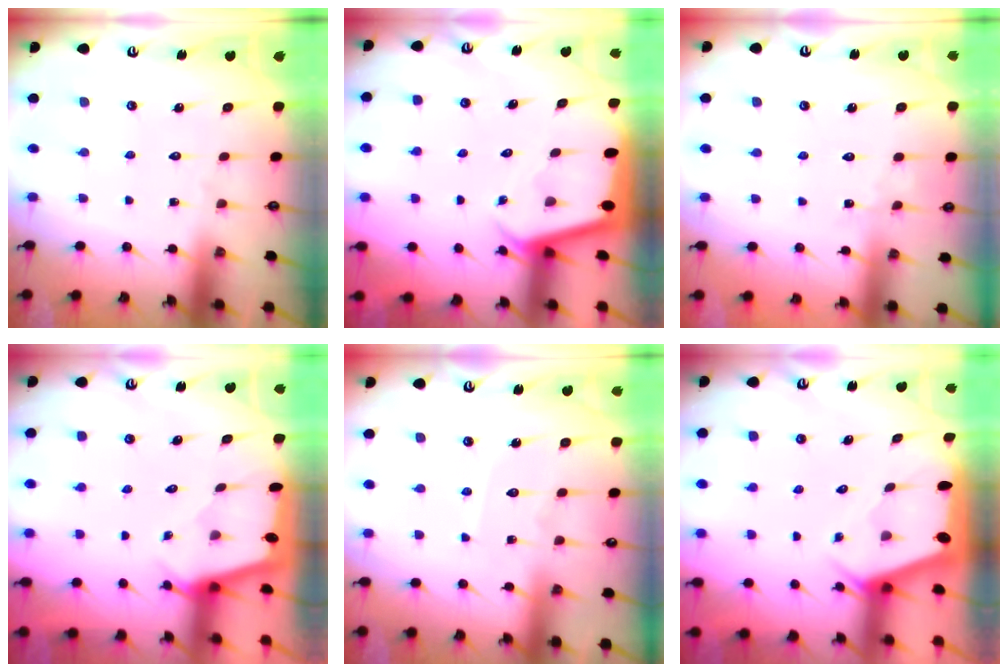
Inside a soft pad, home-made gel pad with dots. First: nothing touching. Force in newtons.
{"total": 2.1, "press": 2.1, "slide": 0.1}
{"total": 3.6, "press": 3.6, "slide": 0.3}
{"total": 1.9, "press": 1.9, "slide": 0.1}
{"total": 6.1, "press": 6.0, "slide": 0.6}
{"total": 2.1, "press": 2.0, "slide": 0.3}